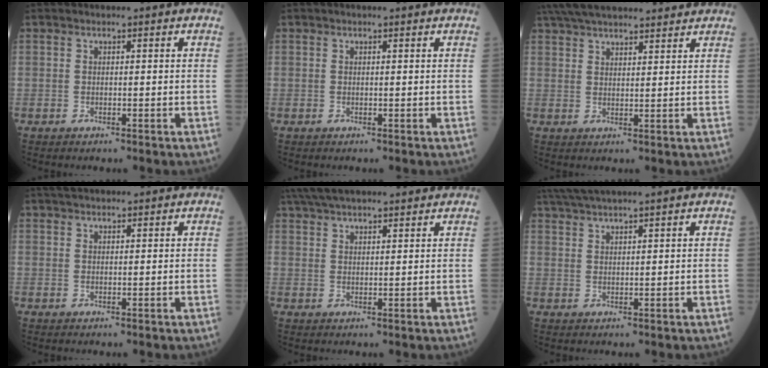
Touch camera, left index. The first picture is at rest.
{"total": 0.5, "force": [0.5, -0.1, 0.2], "torque": [-0.006, 0.006, 0.007]}
{"total": 17.1, "force": [15.0, 3.6, 7.3], "torque": [-0.132, 0.049, 0.231]}
{"total": 4.9, "force": [4.3, 0.8, 2.2], "torque": [-0.029, 0.030, 0.070]}
{"total": 14.1, "force": [12.4, 2.3, 6.3], "torque": [-0.111, 0.046, 0.196]}
{"total": 8.3, "force": [7.2, -1.2, 3.9], "torque": [-0.068, 0.029, 0.116]}